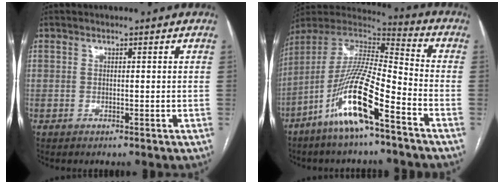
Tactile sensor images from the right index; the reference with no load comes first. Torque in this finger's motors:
{"motor_torque": [0.66, -0.55, 0.44, 0.20]}